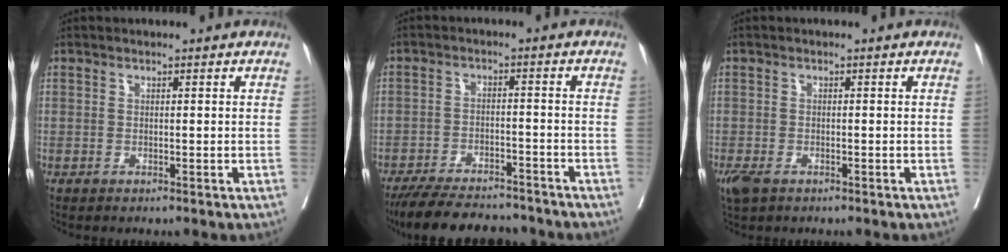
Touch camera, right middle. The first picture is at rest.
{"total": 13.7, "force": [-12.3, 3.3, 5.1], "torque": [-0.083, -0.002, -0.179]}
{"total": 4.2, "force": [-2.6, 2.3, 2.4], "torque": [-0.057, -0.012, -0.044]}